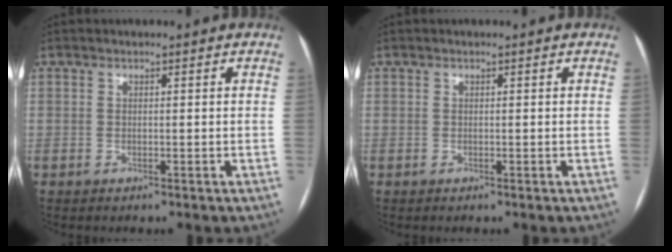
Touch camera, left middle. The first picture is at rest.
{"total": 0.0}